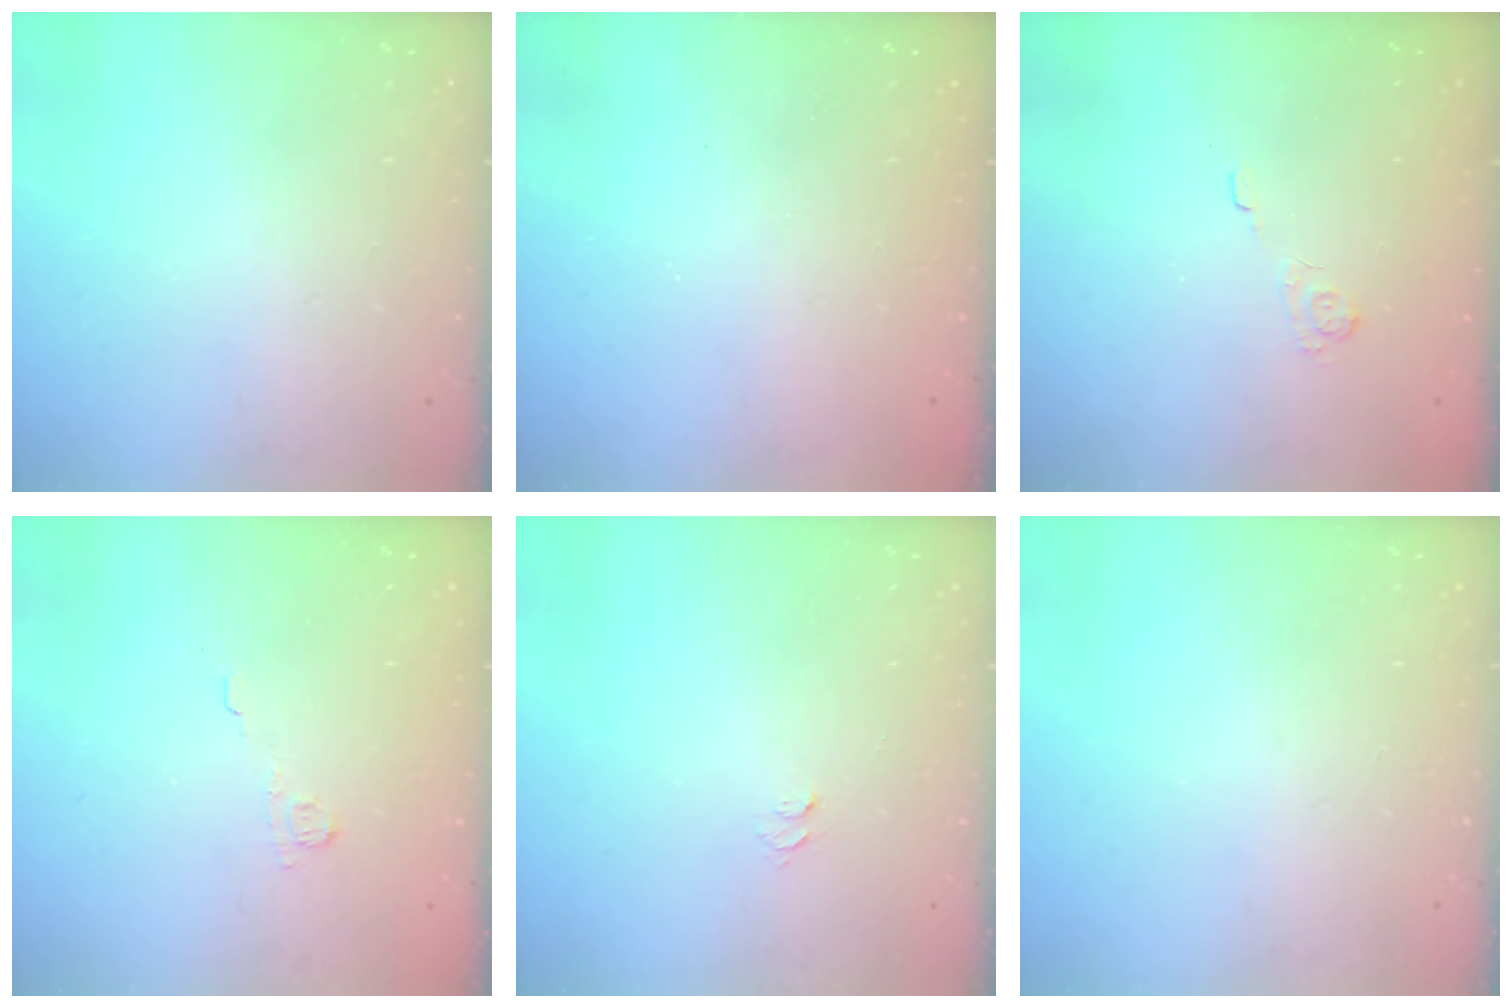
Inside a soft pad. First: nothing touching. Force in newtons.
{"total": 2.6, "press": 2.5, "slide": 0.9}
{"total": 2.2, "press": 1.7, "slide": 1.4}
{"total": 3.8, "press": 3.6, "slide": 1.1}
{"total": 3.6, "press": 3.6, "slide": 0.4}
{"total": 0.0}